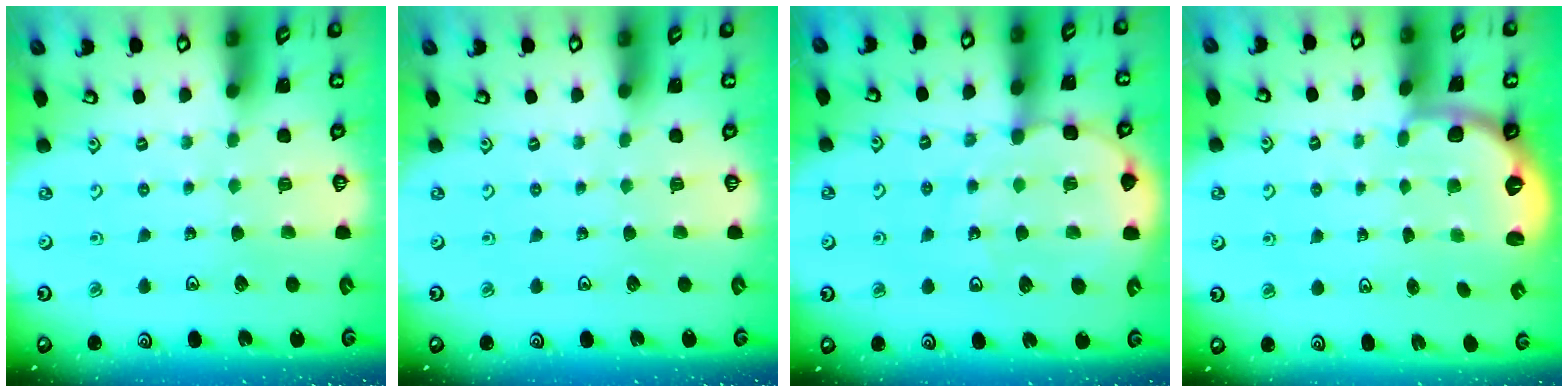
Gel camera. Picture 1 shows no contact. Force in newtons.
{"total": 0.0}
{"total": 9.7, "press": 9.2, "slide": 2.9}
{"total": 2.8, "press": 2.0, "slide": 2.0}